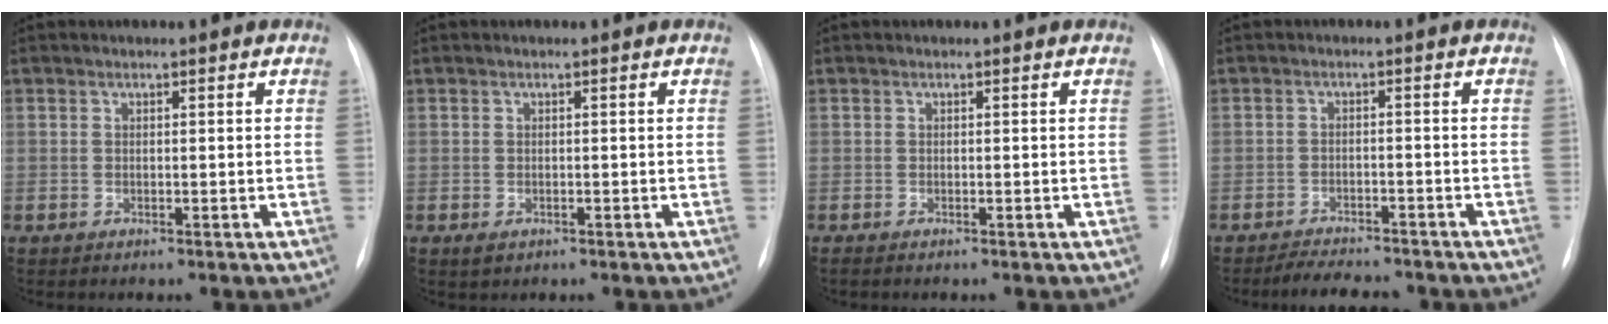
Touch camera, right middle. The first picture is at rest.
{"total": 1.2, "force": [-0.4, 0.8, 0.8], "torque": [-0.013, 0.001, 0.001]}
{"total": 0.5, "force": [-0.4, 0.0, 0.4], "torque": [-0.005, -0.001, -0.004]}
{"total": 6.4, "force": [-5.8, 1.7, 2.2], "torque": [-0.034, -0.007, -0.084]}